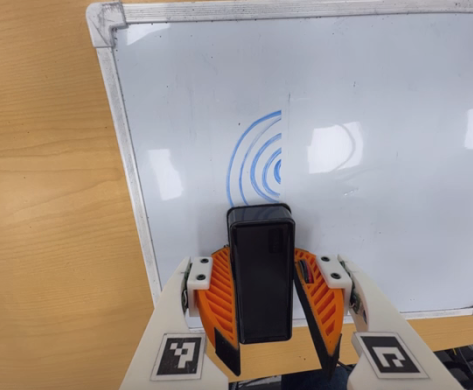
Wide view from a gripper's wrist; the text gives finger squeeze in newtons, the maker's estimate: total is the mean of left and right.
{"total": 7.5, "left": 8.4, "right": 6.7}